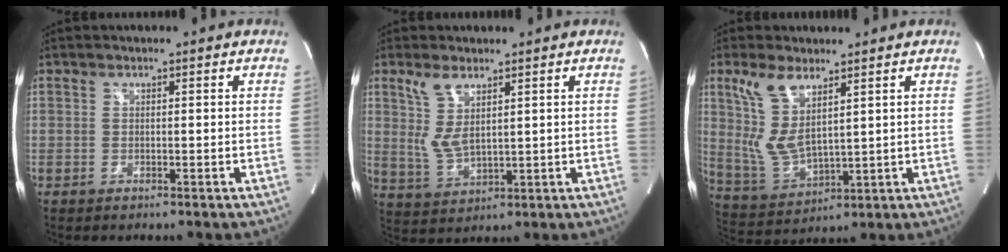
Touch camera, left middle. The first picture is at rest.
{"total": 5.4, "force": [2.6, 1.7, 4.4], "torque": [-0.101, -0.004, 0.064]}
{"total": 8.6, "force": [4.4, 2.7, 6.9], "torque": [-0.159, -0.003, 0.102]}